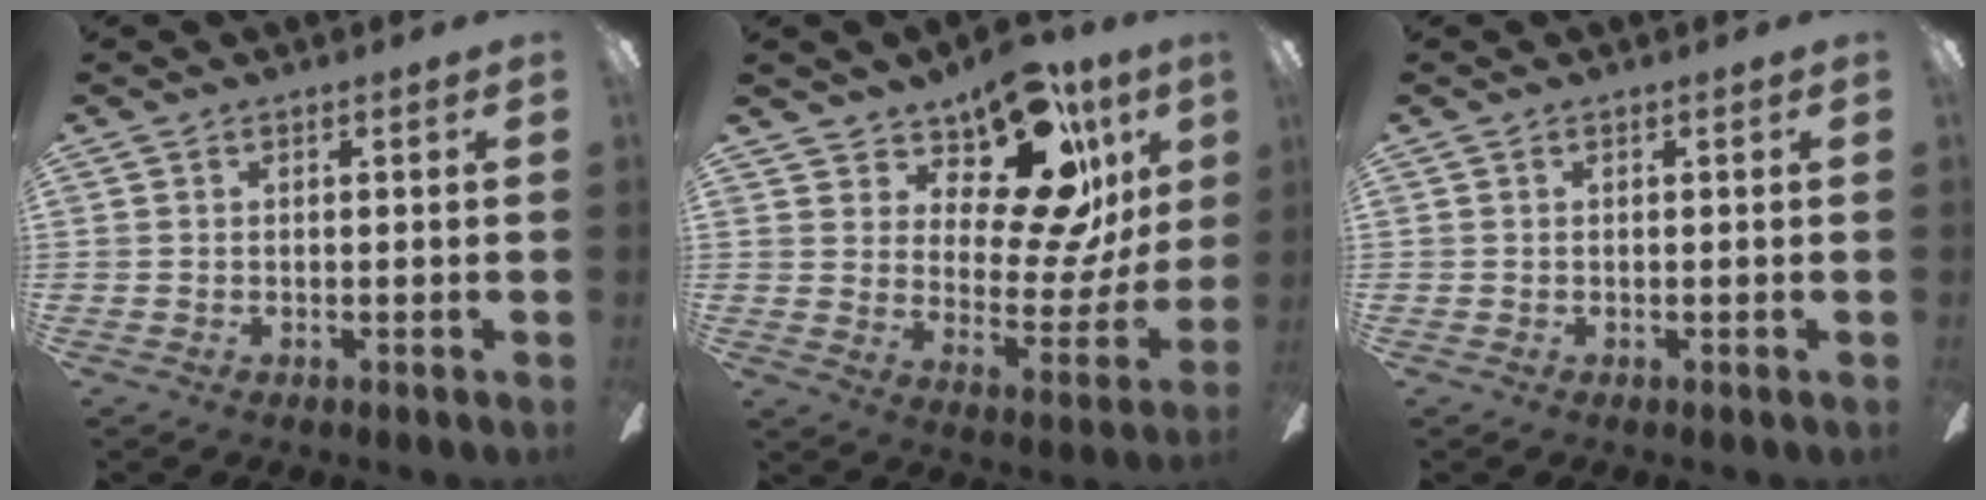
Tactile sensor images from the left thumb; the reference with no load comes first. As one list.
[{"total": 18.3, "force": [12.5, 7.8, 10.8], "torque": [-0.153, -0.101, 0.213]}, {"total": 0.0}]